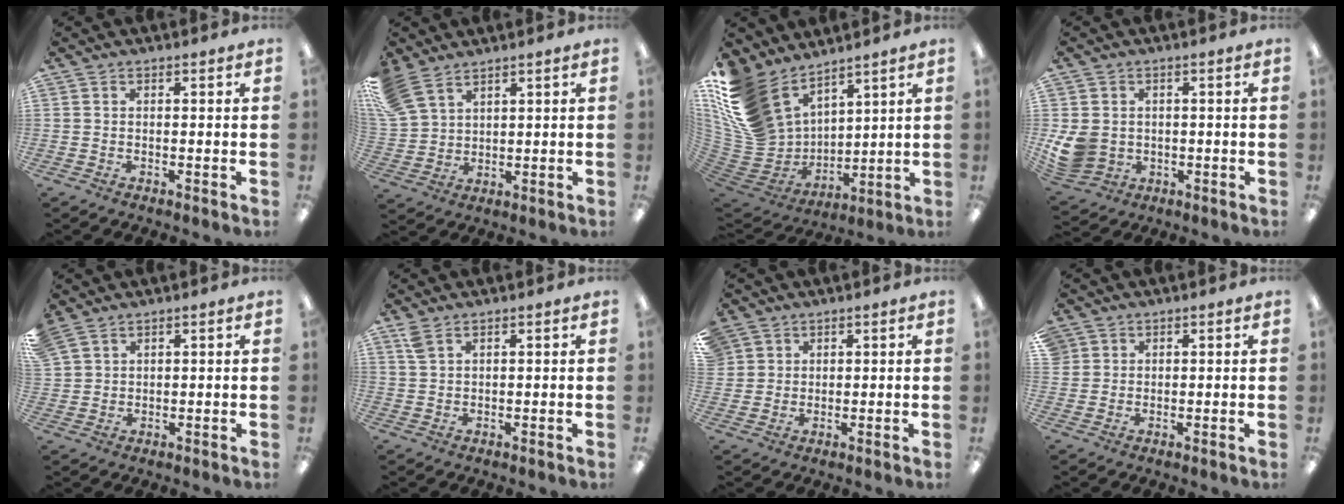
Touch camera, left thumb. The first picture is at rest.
{"total": 9.1, "force": [6.7, 4.8, 3.7], "torque": [-0.100, -0.018, 0.133]}
{"total": 17.7, "force": [11.3, 10.8, 8.2], "torque": [-0.217, -0.074, 0.214]}
{"total": 7.9, "force": [-0.7, 7.0, 3.7], "torque": [-0.095, 0.010, -0.010]}
{"total": 3.9, "force": [3.1, 2.2, 1.0], "torque": [-0.029, -0.007, 0.061]}
{"total": 3.1, "force": [2.1, 1.3, 1.9], "torque": [-0.043, 0.000, 0.039]}
{"total": 3.4, "force": [2.1, 2.7, -0.3], "torque": [0.002, -0.004, 0.039]}
{"total": 2.2, "force": [1.3, 1.8, 0.2], "torque": [-0.007, 0.003, 0.026]}